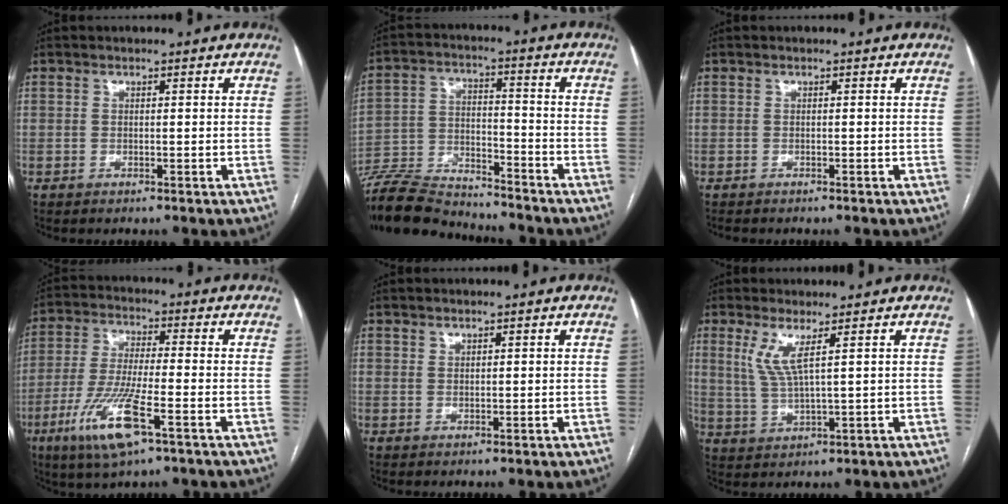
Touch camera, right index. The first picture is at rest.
{"total": 14.3, "force": [-13.6, 2.5, 3.6], "torque": [-0.067, 0.010, -0.242]}
{"total": 1.4, "force": [-1.3, 0.3, 0.5], "torque": [-0.011, -0.004, -0.017]}
{"total": 11.9, "force": [-5.5, 1.5, 10.5], "torque": [-0.218, -0.022, -0.100]}
{"total": 0.7, "force": [0.6, 0.3, 0.1], "torque": [0.003, -0.005, 0.010]}
{"total": 4.8, "force": [2.2, -0.1, 4.3], "torque": [-0.095, -0.007, 0.052]}